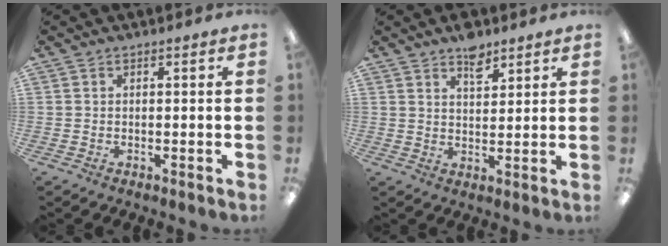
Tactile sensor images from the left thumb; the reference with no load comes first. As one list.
[{"total": 5.8, "force": [4.4, 2.6, 2.8], "torque": [-0.032, -0.024, 0.075]}]